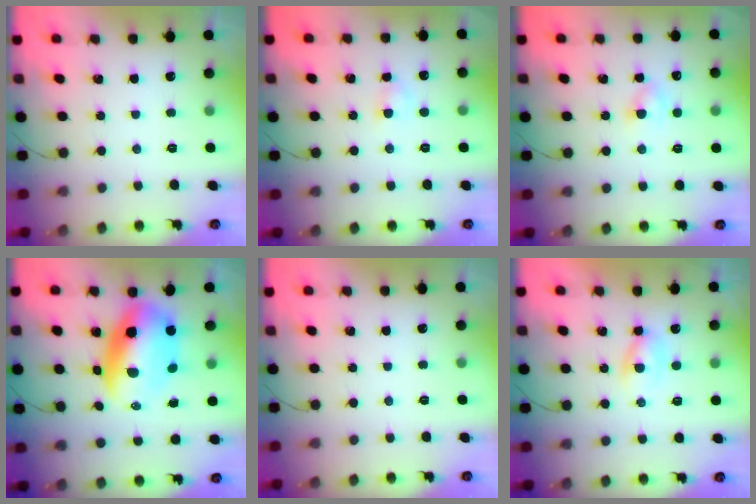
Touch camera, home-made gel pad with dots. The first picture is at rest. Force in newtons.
{"total": 2.6, "press": 2.4, "slide": 1.1}
{"total": 2.6, "press": 2.3, "slide": 1.1}
{"total": 12.5, "press": 12.1, "slide": 3.1}
{"total": 0.0}
{"total": 2.2, "press": 2.0, "slide": 0.9}